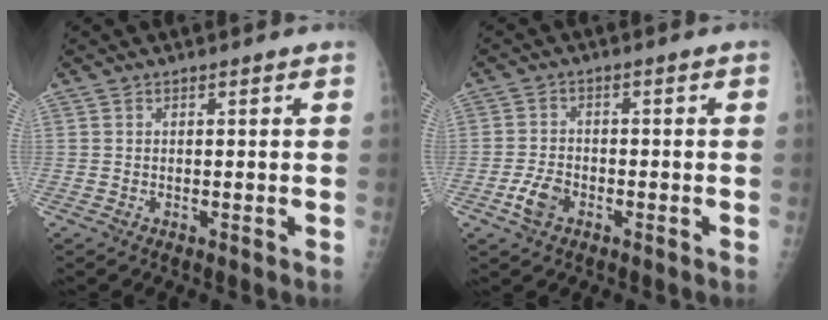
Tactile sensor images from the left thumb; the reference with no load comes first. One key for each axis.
{"total": 4.3, "fx": -2.1, "fy": 2.7, "fz": 2.7, "tx": -0.054, "ty": 0.013, "tz": -0.041}